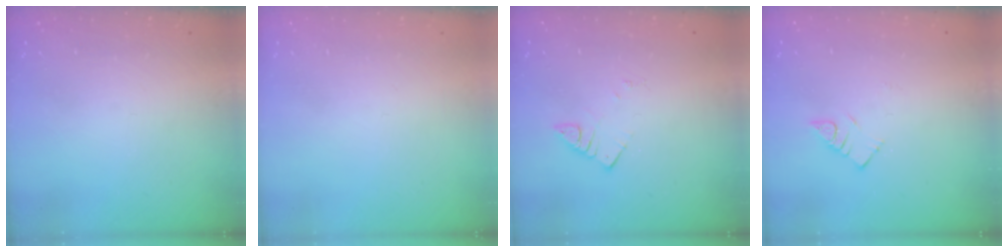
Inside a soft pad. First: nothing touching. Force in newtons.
{"total": 1.5, "press": 1.5, "slide": 0.1}
{"total": 2.6, "press": 2.6, "slide": 0.1}
{"total": 3.8, "press": 3.7, "slide": 0.5}